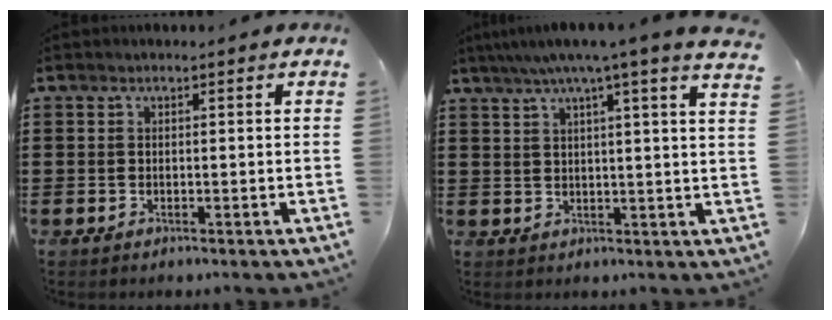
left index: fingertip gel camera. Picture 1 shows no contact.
{"total": 5.6, "force": [4.2, -0.4, 3.7], "torque": [-0.085, -0.014, 0.069]}